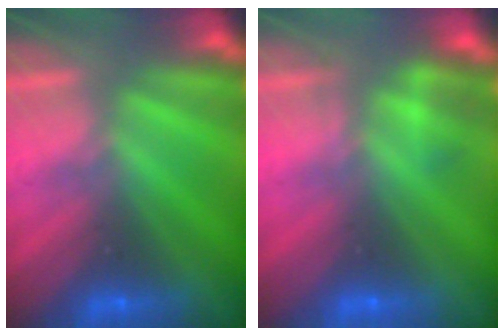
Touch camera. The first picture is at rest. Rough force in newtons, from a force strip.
{"total": 2.2}